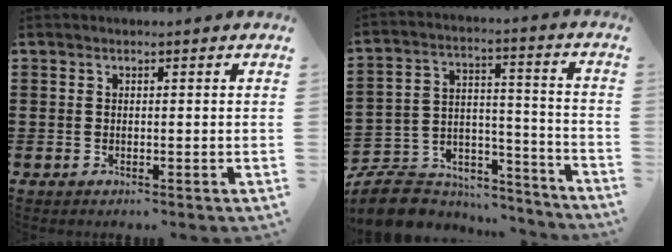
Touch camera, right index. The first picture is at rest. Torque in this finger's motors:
{"motor_torque": [-0.74, 0.78, -1.05, -0.21]}